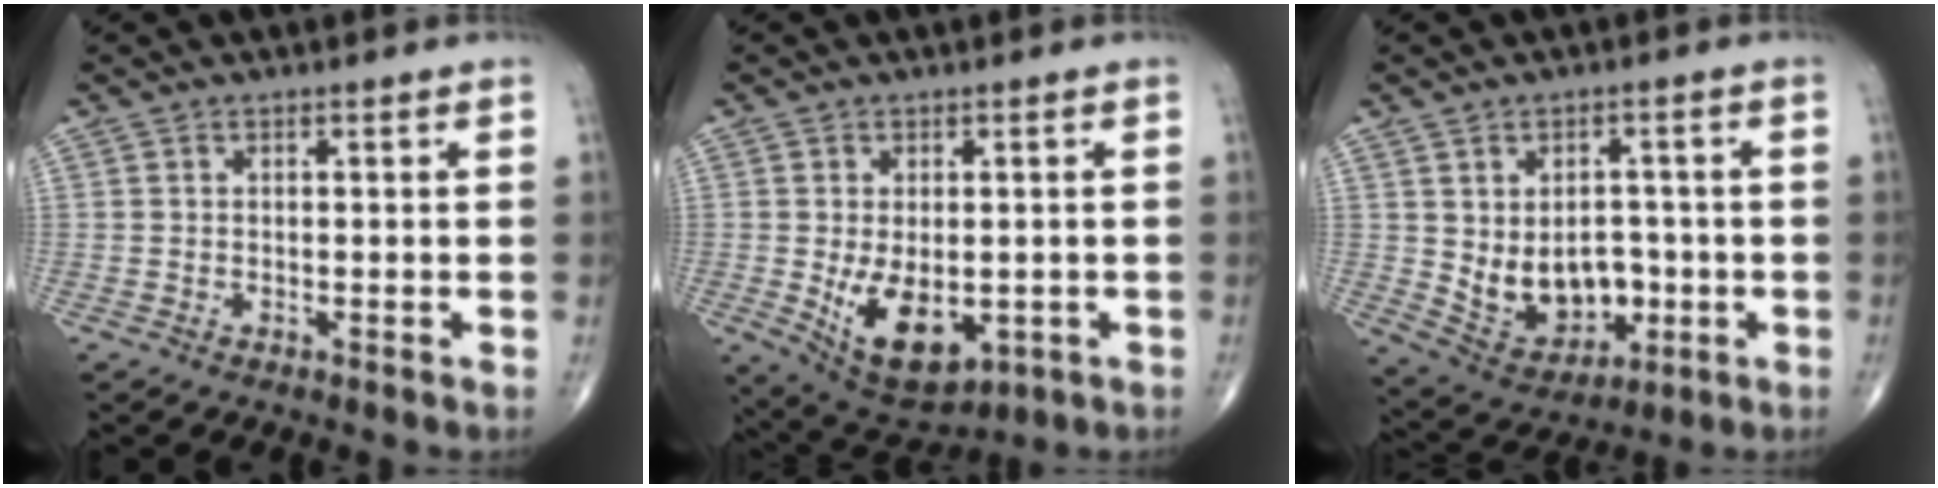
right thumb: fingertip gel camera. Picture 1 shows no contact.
{"total": 11.1, "force": [-2.1, 6.5, 8.8], "torque": [-0.124, -0.014, -0.012]}
{"total": 11.3, "force": [-1.1, 8.2, 7.6], "torque": [-0.082, 0.006, 0.007]}